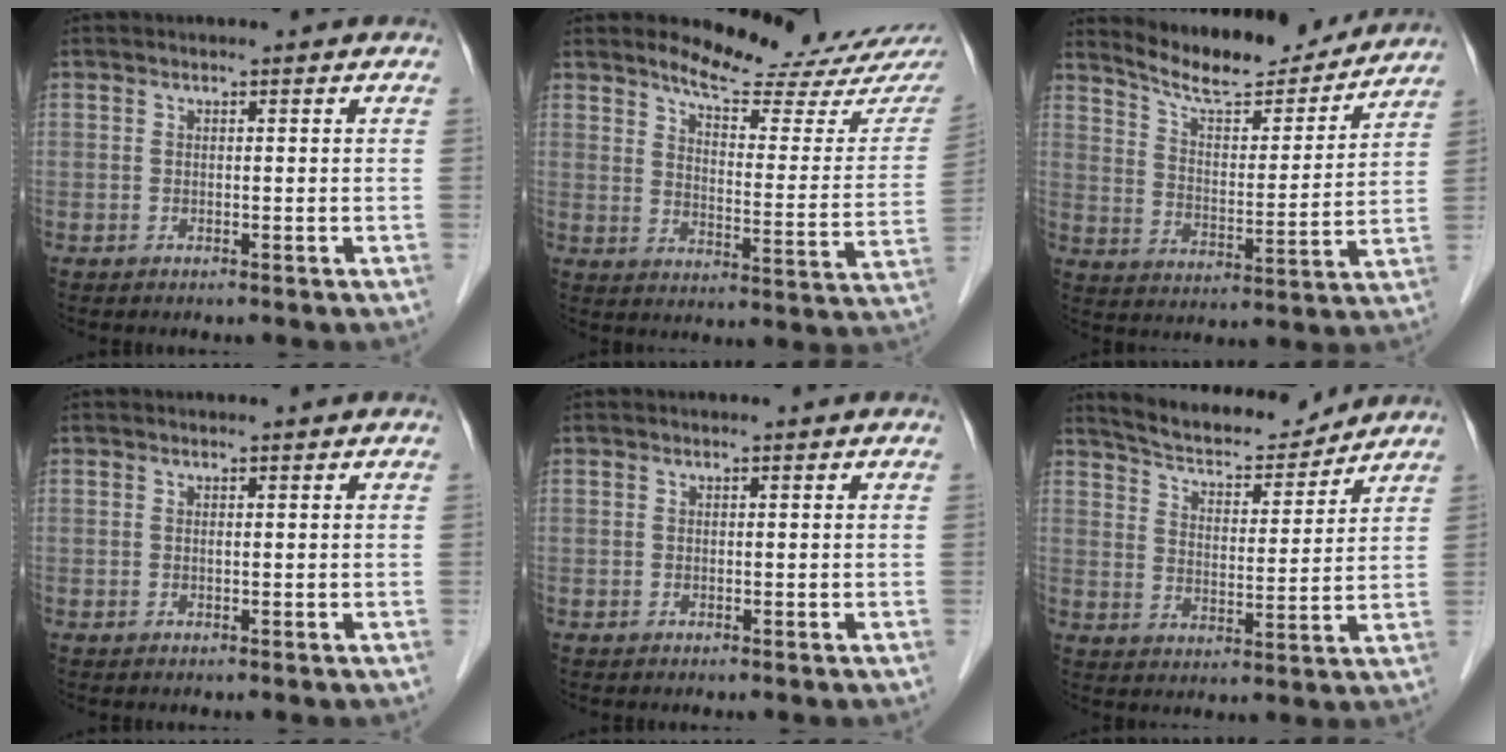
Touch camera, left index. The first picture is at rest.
{"total": 16.1, "force": [14.5, 1.6, 6.7], "torque": [-0.091, -0.069, 0.176]}
{"total": 15.1, "force": [14.3, 2.4, 4.3], "torque": [-0.069, -0.011, 0.215]}
{"total": 0.0}
{"total": 0.0}
{"total": 12.1, "force": [11.4, 2.1, 3.2], "torque": [-0.054, 0.001, 0.182]}